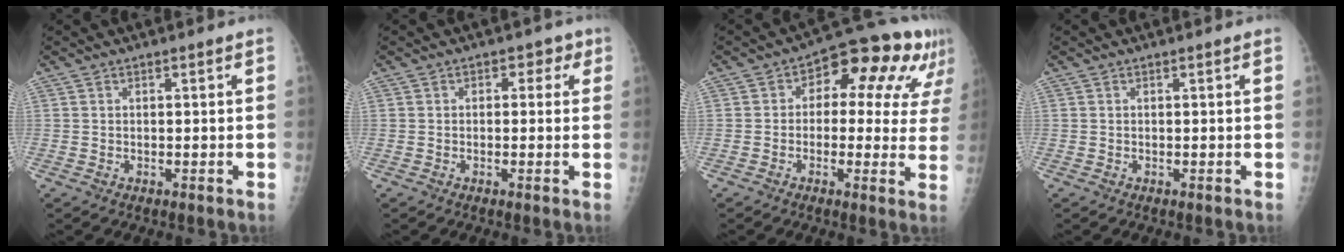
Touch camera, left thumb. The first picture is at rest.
{"total": 3.0, "force": [0.9, 2.3, 1.7], "torque": [0.011, 0.005, -0.001]}
{"total": 15.4, "force": [5.9, 8.5, 11.4], "torque": [-0.085, 0.021, 0.063]}
{"total": 0.0}